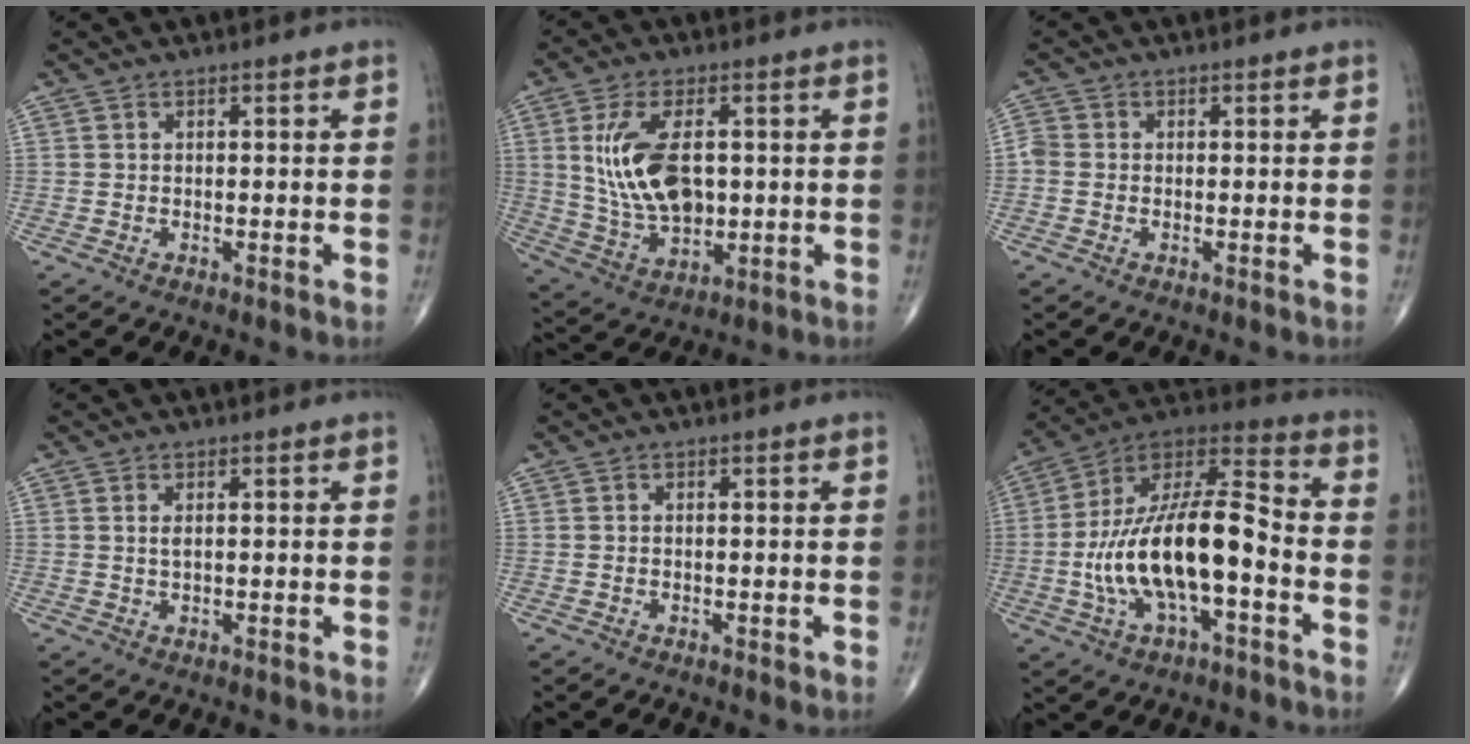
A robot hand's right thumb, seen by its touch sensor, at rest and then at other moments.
{"total": 13.8, "force": [1.9, 7.5, 11.4], "torque": [-0.215, -0.008, 0.046]}
{"total": 1.8, "force": [-0.4, 1.5, 1.0], "torque": [-0.024, 0.001, -0.015]}
{"total": 1.2, "force": [0.3, 0.4, 1.0], "torque": [-0.021, -0.002, 0.008]}
{"total": 0.6, "force": [-0.2, 0.2, 0.5], "torque": [-0.005, 0.000, -0.004]}
{"total": 20.3, "force": [-4.3, 8.0, 18.2], "torque": [-0.338, 0.048, -0.073]}